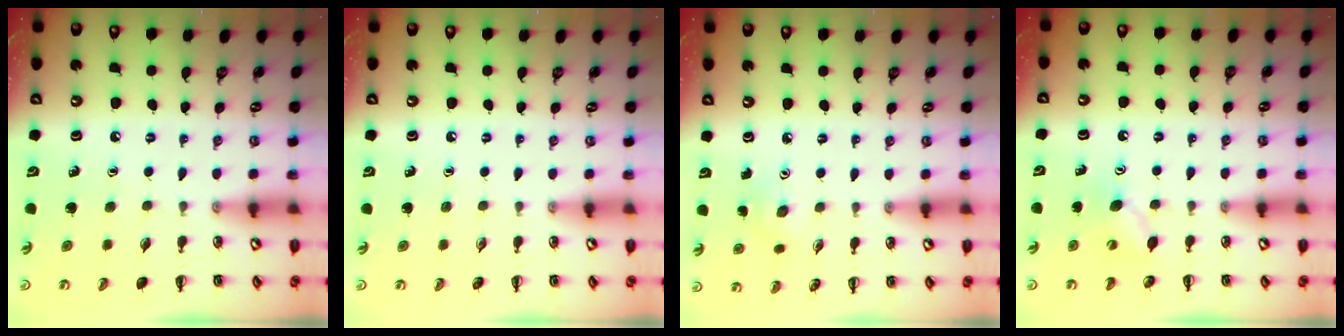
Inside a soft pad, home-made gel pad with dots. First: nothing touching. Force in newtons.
{"total": 0.0}
{"total": 3.1, "press": 3.0, "slide": 0.8}
{"total": 5.2, "press": 5.1, "slide": 1.1}